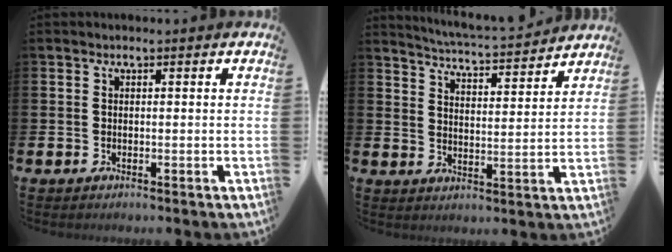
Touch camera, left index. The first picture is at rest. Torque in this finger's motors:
{"motor_torque": [0.67, -1.01, 0.22, 0.08]}